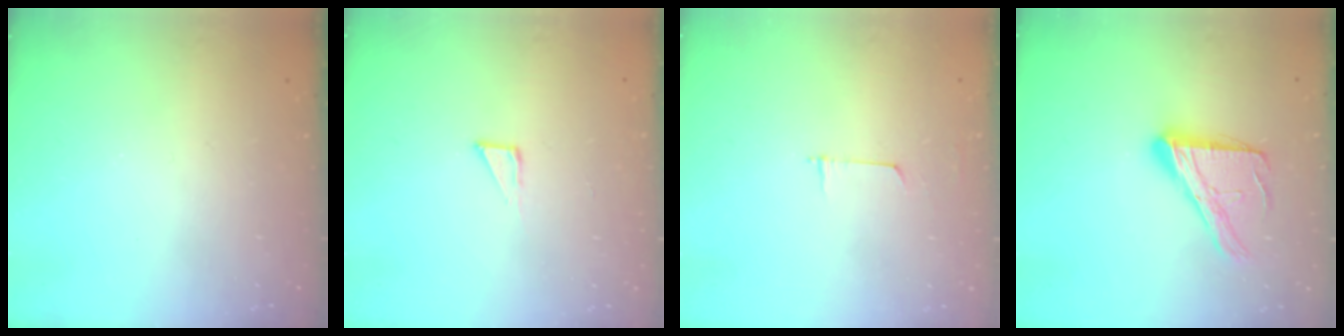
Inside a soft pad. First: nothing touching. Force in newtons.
{"total": 2.3, "press": 2.3, "slide": 0.1}
{"total": 4.6, "press": 4.6, "slide": 0.4}
{"total": 14.7, "press": 14.7, "slide": 1.1}